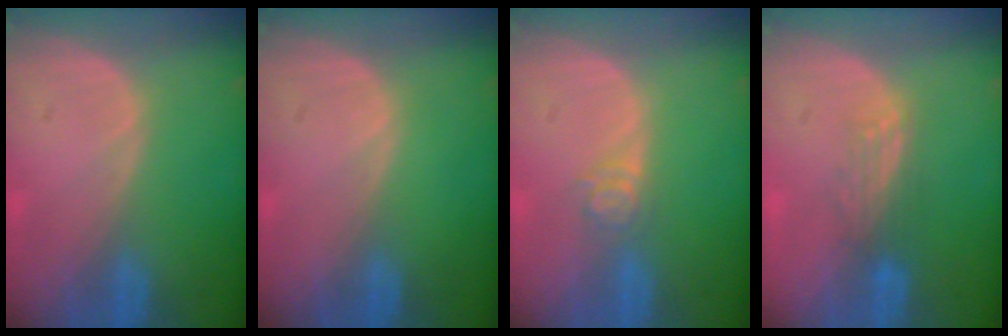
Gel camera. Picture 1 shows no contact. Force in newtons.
{"total": 0.0}
{"total": 3.0, "press": 2.5, "slide": 1.7}
{"total": 2.9, "press": 2.7, "slide": 1.1}